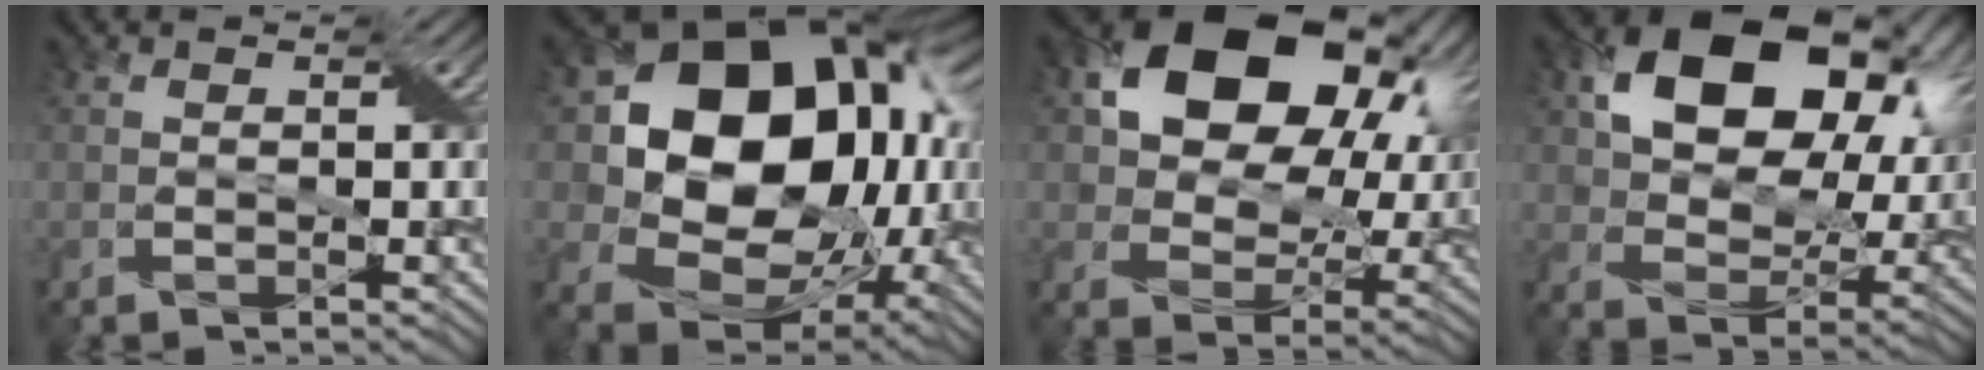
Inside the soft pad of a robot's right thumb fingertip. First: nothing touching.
{"total": 17.4, "force": [2.3, 13.6, 10.6], "torque": [-0.188, -0.027, 0.056]}
{"total": 17.6, "force": [6.8, 12.0, 10.9], "torque": [-0.194, 0.028, 0.126]}
{"total": 15.9, "force": [6.0, 10.4, 10.5], "torque": [-0.177, -0.001, 0.115]}